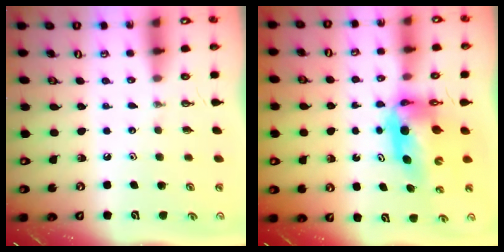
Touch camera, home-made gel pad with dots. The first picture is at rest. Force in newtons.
{"total": 8.3, "press": 8.2, "slide": 0.9}